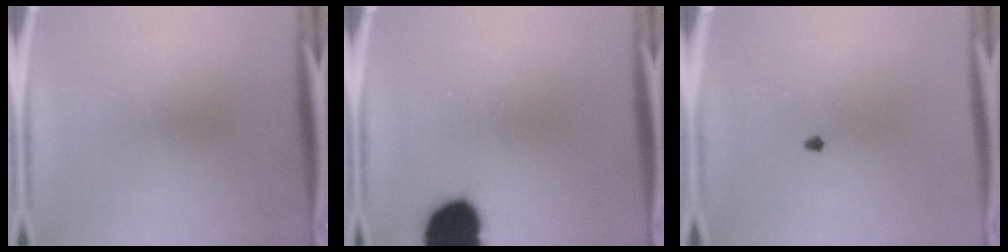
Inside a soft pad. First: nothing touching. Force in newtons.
{"total": 13.9}
{"total": 0.7}